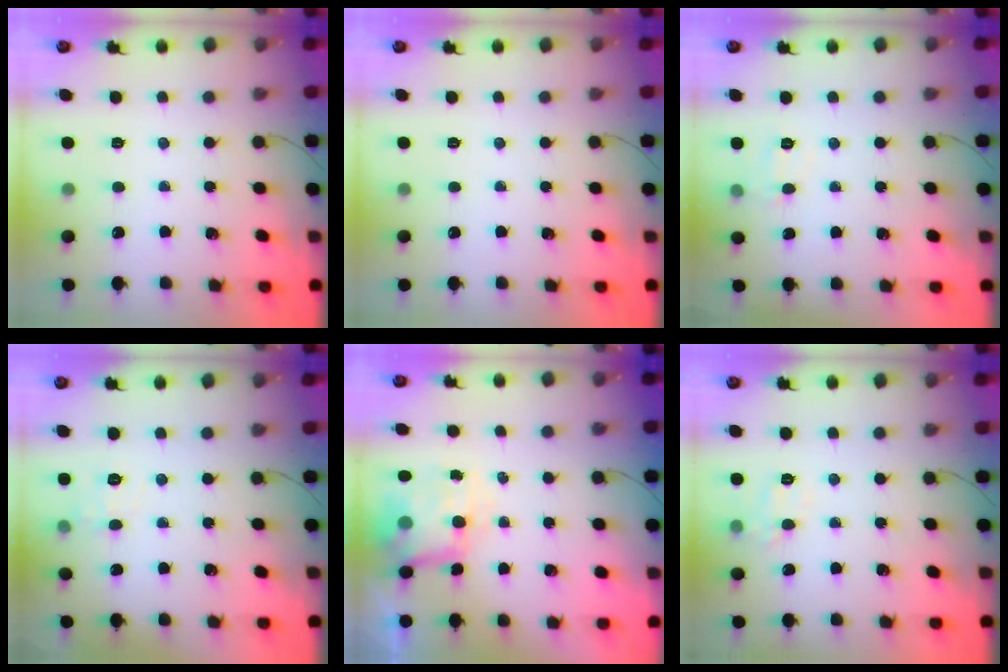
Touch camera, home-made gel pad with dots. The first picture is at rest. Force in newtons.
{"total": 0.0}
{"total": 6.0, "press": 5.8, "slide": 1.4}
{"total": 5.6, "press": 5.4, "slide": 1.6}
{"total": 8.1, "press": 8.0, "slide": 1.7}
{"total": 6.4, "press": 6.3, "slide": 1.0}